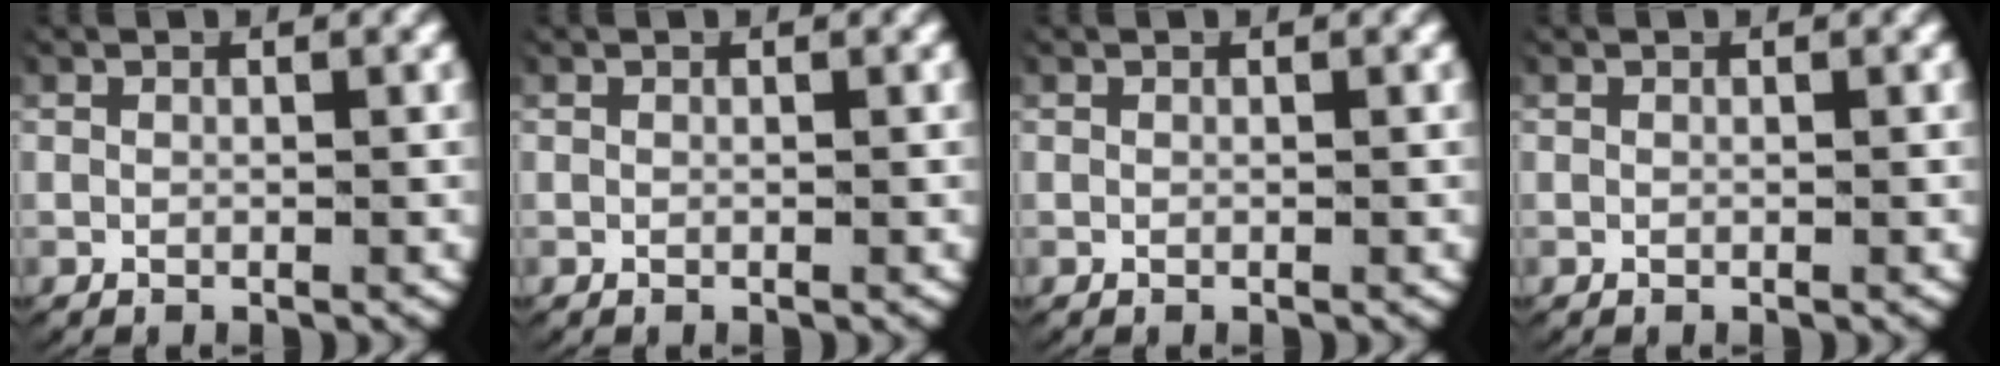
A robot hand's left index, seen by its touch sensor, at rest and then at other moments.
{"total": 0.0}
{"total": 0.0}
{"total": 0.0}